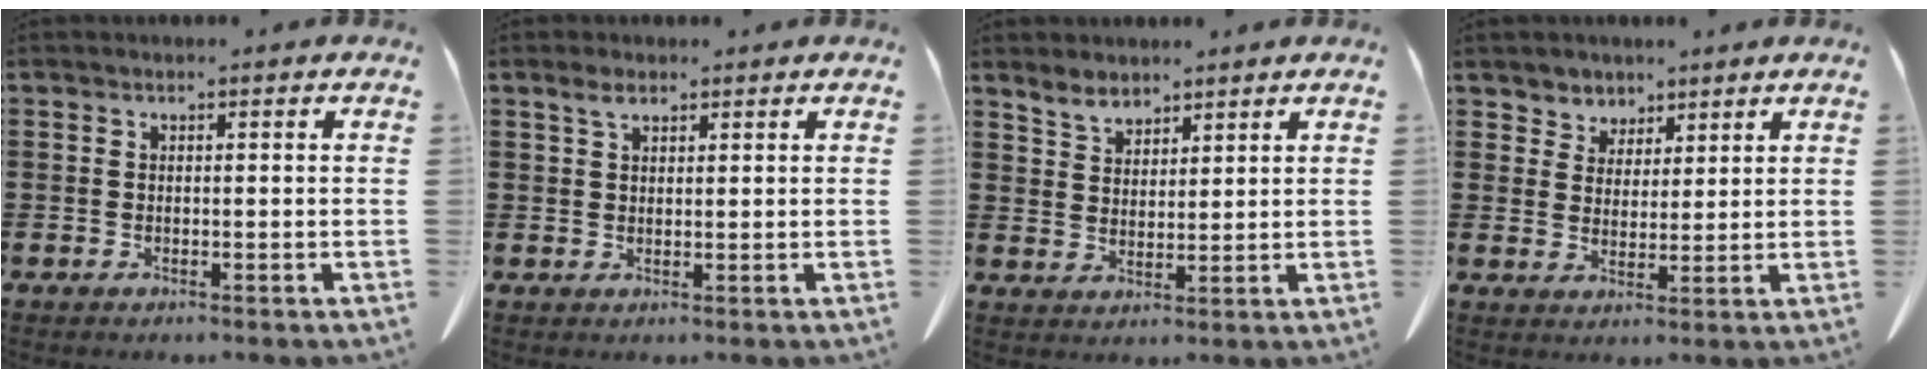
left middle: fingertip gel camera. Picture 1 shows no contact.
{"total": 2.3, "force": [1.6, 0.9, 1.5], "torque": [-0.033, 0.001, 0.030]}
{"total": 3.5, "force": [3.1, 1.4, 0.6], "torque": [-0.022, -0.003, 0.060]}
{"total": 4.0, "force": [3.2, 2.3, -0.4], "torque": [-0.013, -0.005, 0.061]}